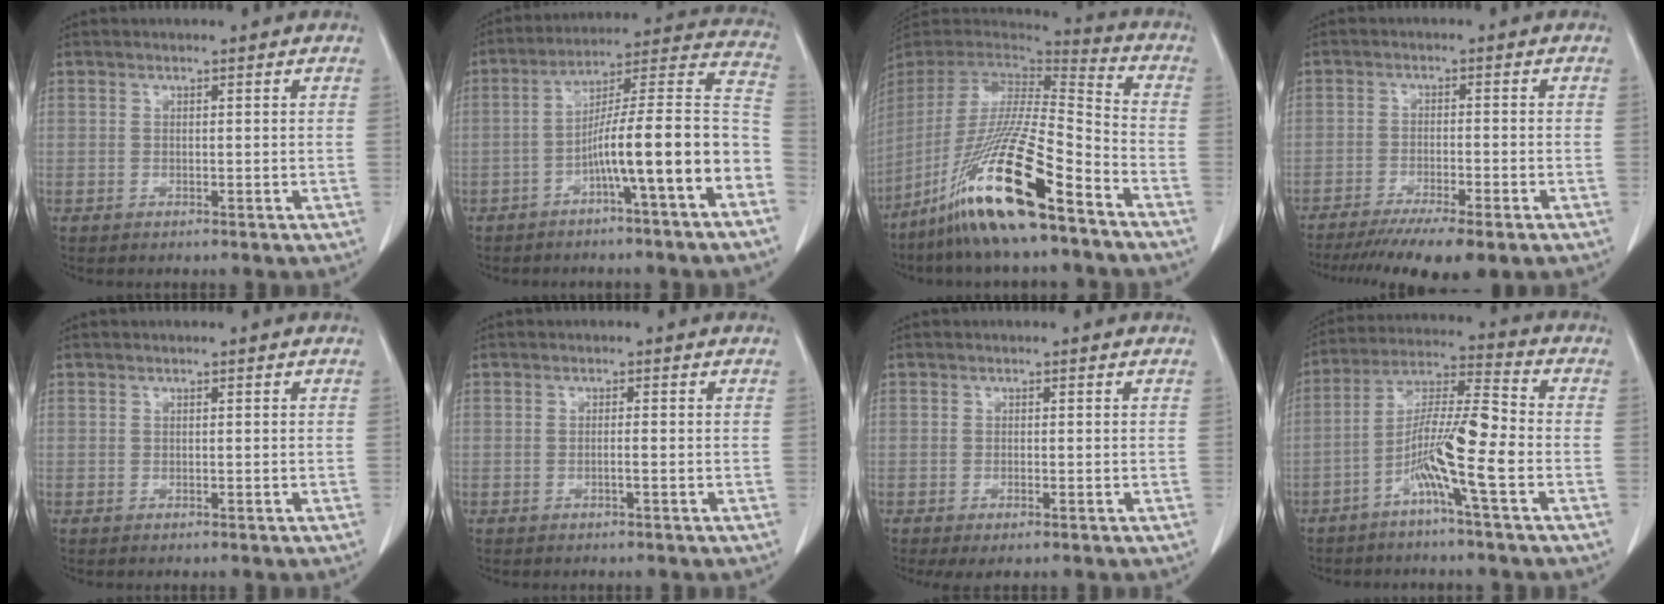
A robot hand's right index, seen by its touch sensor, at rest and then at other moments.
{"total": 15.6, "force": [-5.8, 0.0, 14.4], "torque": [-0.209, 0.036, -0.093]}
{"total": 21.4, "force": [-13.8, 1.4, 16.3], "torque": [-0.333, -0.047, -0.261]}
{"total": 10.5, "force": [-8.0, 0.8, 6.8], "torque": [-0.100, -0.022, -0.125]}
{"total": 0.0}
{"total": 0.9, "force": [-0.3, -0.1, 0.8], "torque": [-0.016, 0.001, -0.007]}
{"total": 1.8, "force": [-0.8, 0.4, 1.6], "torque": [-0.027, -0.006, -0.010]}
{"total": 10.8, "force": [-4.2, -0.3, 9.9], "torque": [-0.193, 0.012, -0.085]}